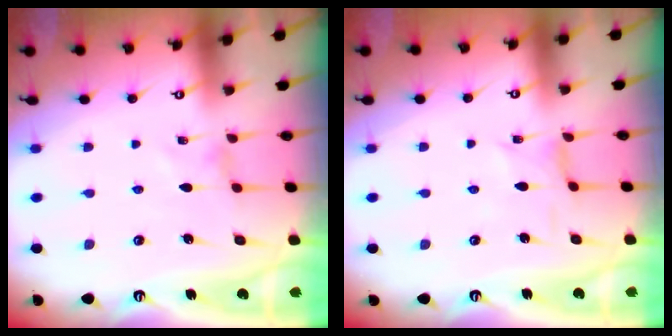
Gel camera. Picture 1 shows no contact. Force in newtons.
{"total": 0.8, "press": 0.7, "slide": 0.2}